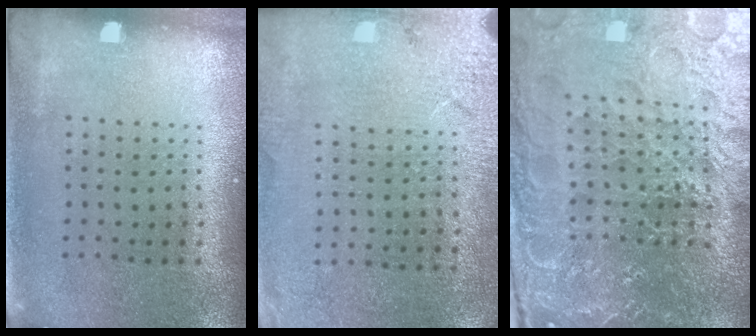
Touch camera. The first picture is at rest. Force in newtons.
{"total": 2.6, "press": 2.5, "slide": 0.5}
{"total": 5.5, "press": 5.1, "slide": 2.0}